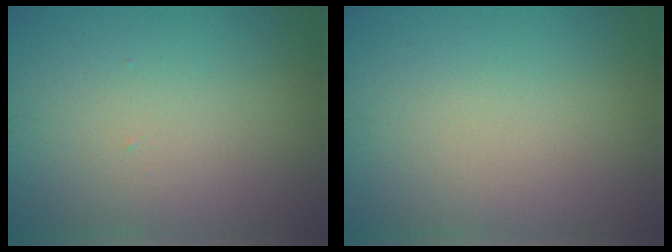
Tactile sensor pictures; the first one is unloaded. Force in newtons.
{"total": 0.0}